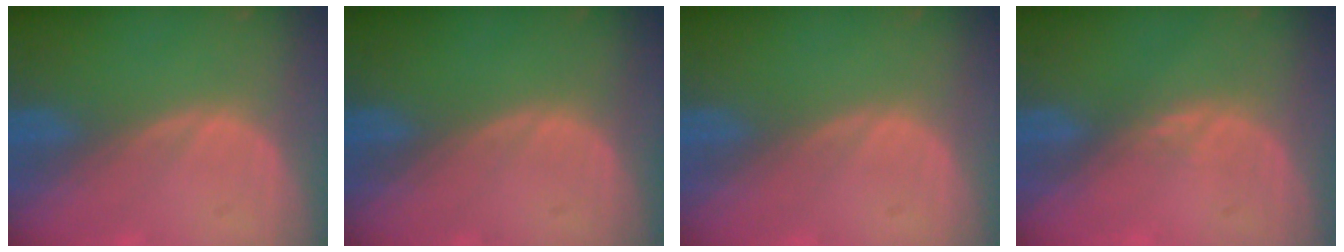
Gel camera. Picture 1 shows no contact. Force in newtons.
{"total": 0.0}
{"total": 0.0}
{"total": 1.1, "press": 1.0, "slide": 0.5}